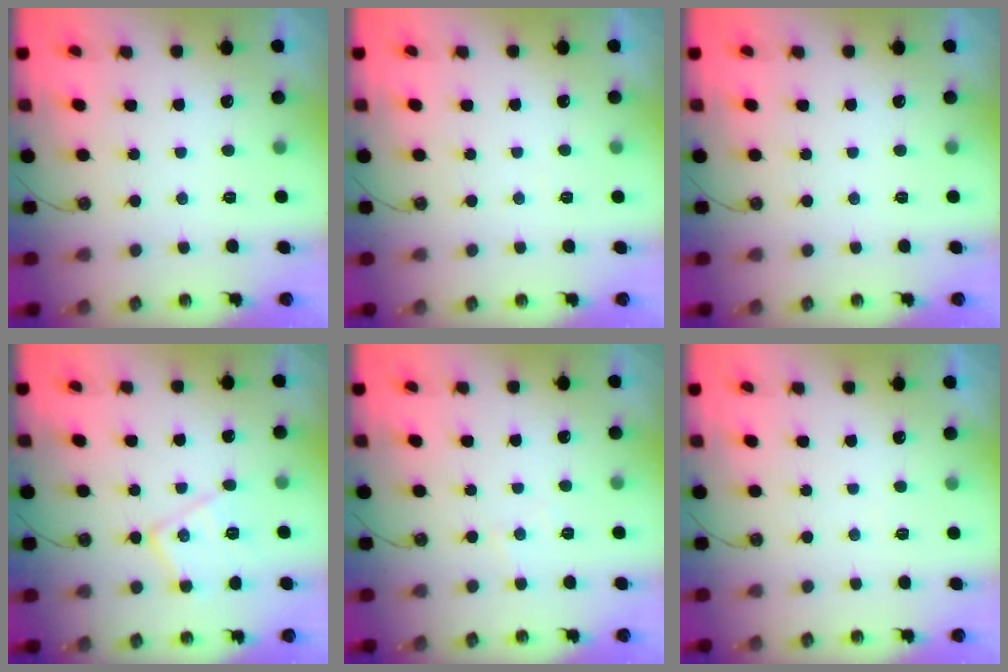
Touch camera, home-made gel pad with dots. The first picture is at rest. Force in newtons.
{"total": 2.7, "press": 2.7, "slide": 0.5}
{"total": 0.0}
{"total": 11.6, "press": 11.6, "slide": 0.3}
{"total": 3.6, "press": 3.6, "slide": 0.6}
{"total": 2.7, "press": 2.7, "slide": 0.6}